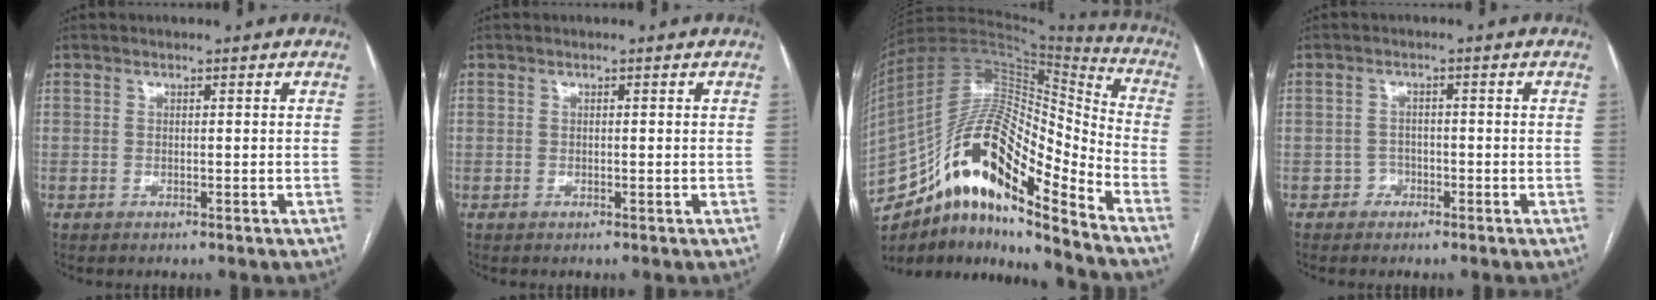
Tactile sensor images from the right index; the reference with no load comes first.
{"total": 0.0}
{"total": 22.5, "force": [-13.2, 5.4, 17.5], "torque": [-0.331, 0.024, -0.225]}
{"total": 1.7, "force": [-1.0, 1.4, -0.1], "torque": [0.007, 0.008, -0.020]}